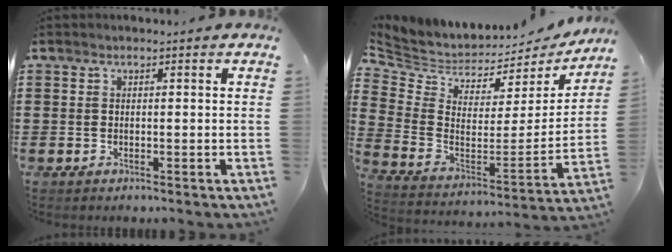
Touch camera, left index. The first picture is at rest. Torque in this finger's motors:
{"motor_torque": [-1.04, 1.10, -0.13, 0.00]}